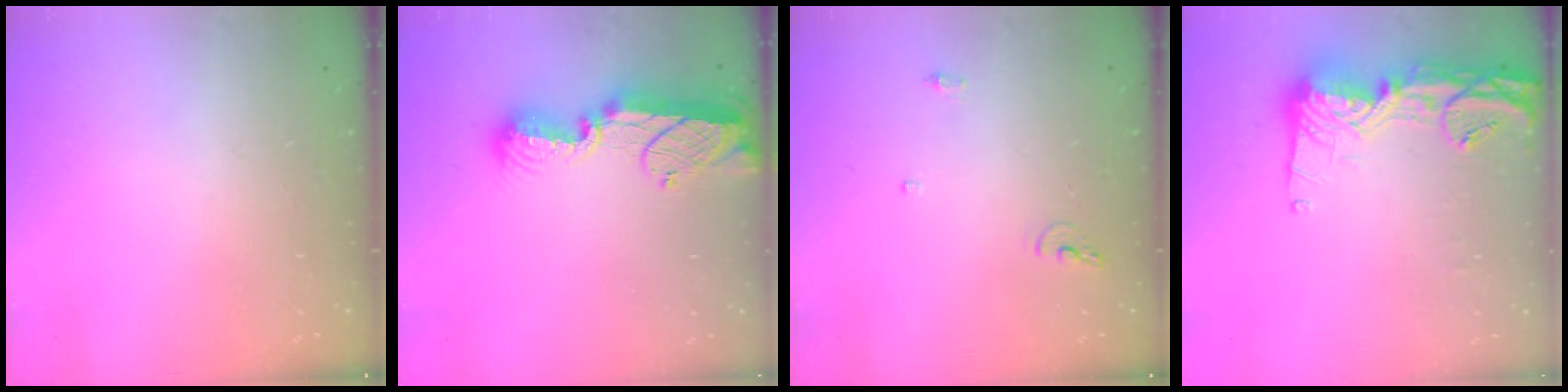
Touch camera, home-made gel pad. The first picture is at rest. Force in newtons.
{"total": 12.4, "press": 12.4, "slide": 1.0}
{"total": 6.6, "press": 6.6, "slide": 0.7}
{"total": 16.7, "press": 16.6, "slide": 1.5}